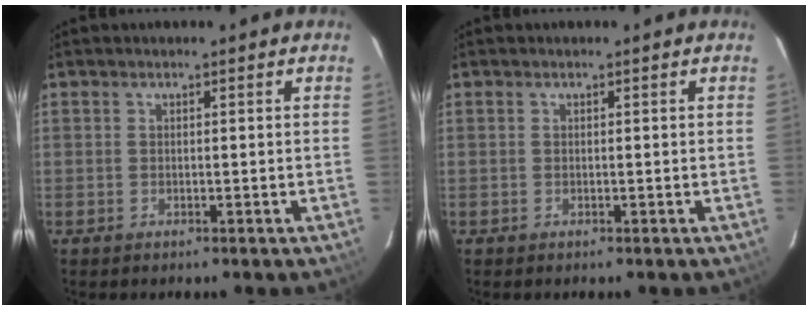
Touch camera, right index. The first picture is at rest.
{"total": 0.0}